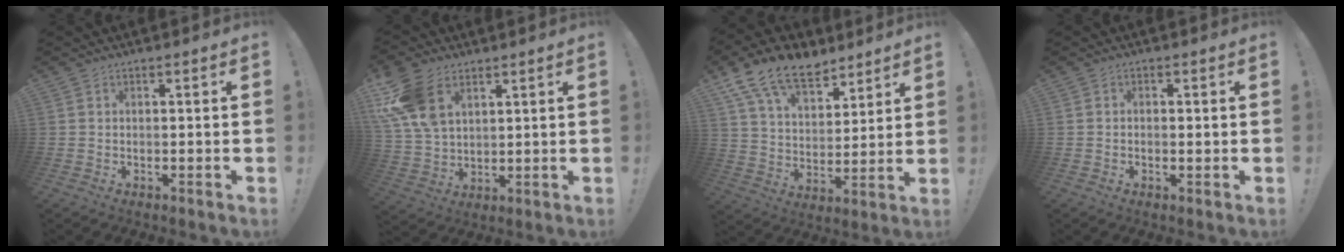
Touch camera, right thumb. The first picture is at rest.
{"total": 15.1, "force": [7.1, 10.1, 8.7], "torque": [-0.169, -0.029, 0.140]}
{"total": 16.0, "force": [10.9, 8.6, 8.0], "torque": [-0.139, -0.067, 0.203]}
{"total": 0.9, "force": [-0.1, 0.7, 0.6], "torque": [-0.017, 0.005, 0.000]}